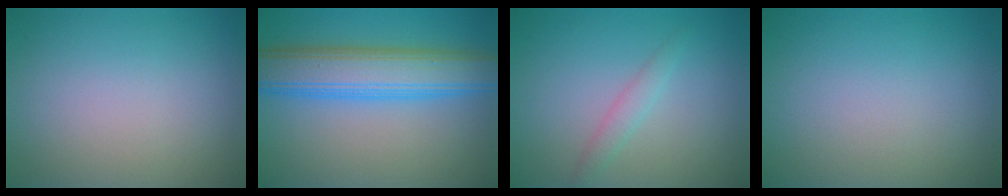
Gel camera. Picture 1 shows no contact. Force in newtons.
{"total": 7.5, "press": 7.5, "slide": 0.1}
{"total": 1.4, "press": 1.4, "slide": 0.0}
{"total": 0.0}